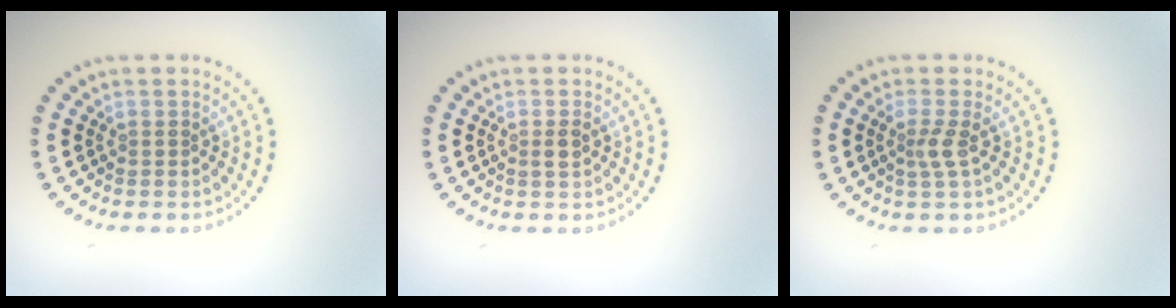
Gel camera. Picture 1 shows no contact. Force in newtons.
{"total": 1.1, "press": 1.0, "slide": 0.4}
{"total": 1.8, "press": 1.3, "slide": 1.3}